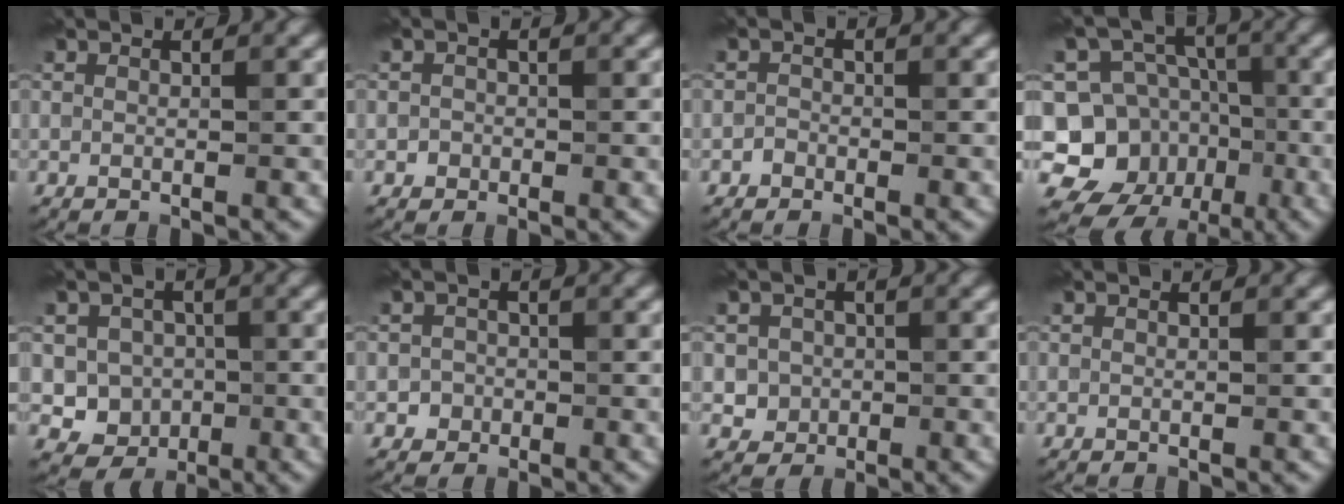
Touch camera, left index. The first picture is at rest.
{"total": 0.8, "force": [-0.3, 0.8, 0.0], "torque": [0.007, -0.001, -0.007]}
{"total": 0.8, "force": [-0.5, 0.6, 0.0], "torque": [0.004, 0.001, -0.011]}
{"total": 10.3, "force": [-3.2, 9.2, 3.4], "torque": [-0.055, 0.010, -0.077]}
{"total": 4.3, "force": [-0.5, 4.0, 1.6], "torque": [-0.009, -0.002, -0.017]}
{"total": 1.4, "force": [-0.4, 1.3, 0.2], "torque": [0.011, 0.001, -0.010]}
{"total": 2.3, "force": [-0.1, 2.2, 0.6], "torque": [0.006, -0.001, -0.001]}
{"total": 0.0}